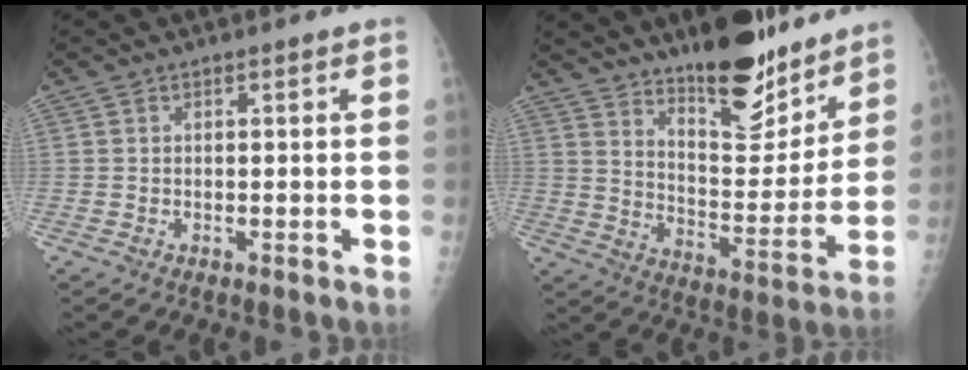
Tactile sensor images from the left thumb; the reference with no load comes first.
{"total": 17.1, "force": [13.3, 5.7, 9.1], "torque": [-0.090, -0.110, 0.212]}